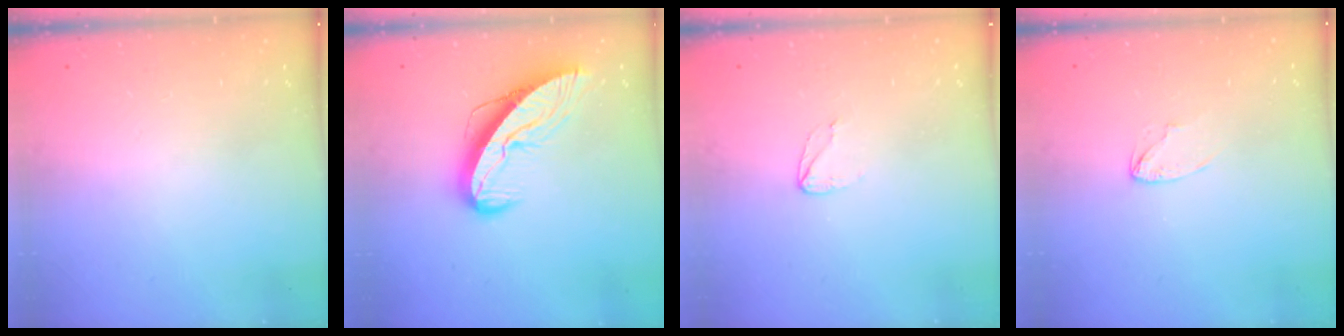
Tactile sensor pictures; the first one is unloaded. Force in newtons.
{"total": 10.1, "press": 10.0, "slide": 1.1}
{"total": 3.4, "press": 3.4, "slide": 0.3}
{"total": 2.6, "press": 2.6, "slide": 0.2}